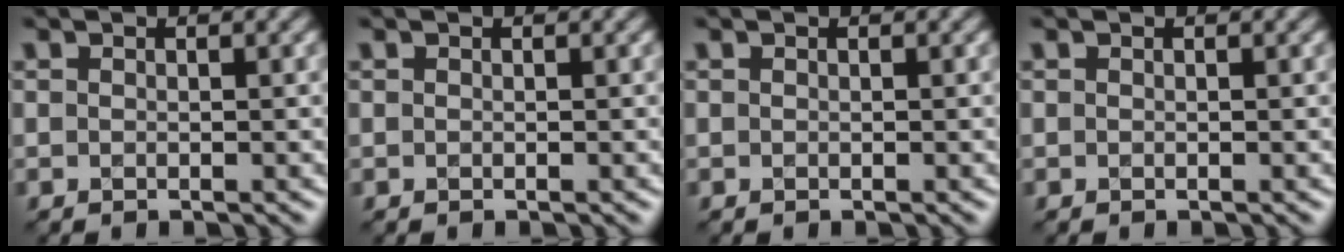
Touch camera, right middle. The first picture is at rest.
{"total": 0.0}
{"total": 0.0}
{"total": 0.0}